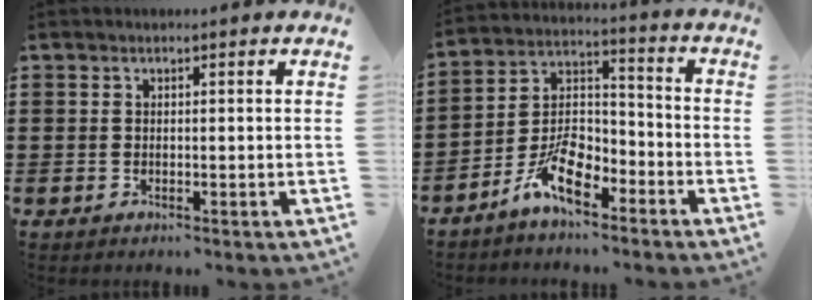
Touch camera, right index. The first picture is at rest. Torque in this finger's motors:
{"motor_torque": [1.12, 1.02, 0.59, 0.19]}